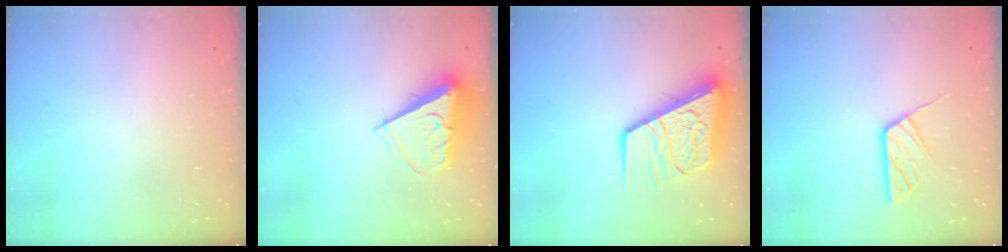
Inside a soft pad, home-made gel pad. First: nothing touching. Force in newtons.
{"total": 8.6, "press": 8.6, "slide": 0.6}
{"total": 14.1, "press": 14.1, "slide": 1.4}
{"total": 7.4, "press": 7.3, "slide": 0.6}